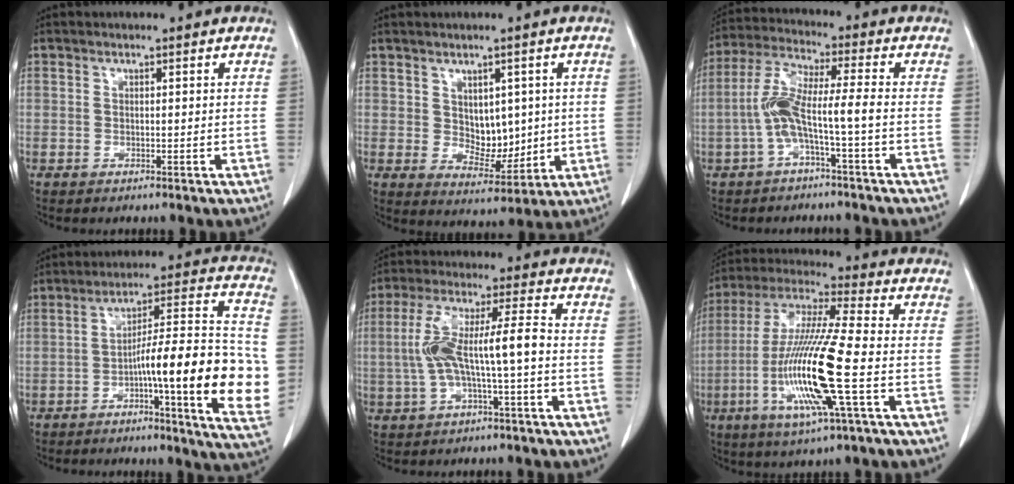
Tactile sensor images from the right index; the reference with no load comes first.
{"total": 6.5, "force": [1.1, 4.1, 5.0], "torque": [-0.069, -0.001, 0.038]}
{"total": 7.5, "force": [-2.1, -0.1, 7.2], "torque": [-0.152, 0.023, -0.042]}
{"total": 19.3, "force": [-3.9, 1.2, 18.8], "torque": [-0.243, 0.011, -0.055]}
{"total": 9.8, "force": [-1.0, 0.9, 9.6], "torque": [-0.191, 0.033, -0.019]}
{"total": 16.8, "force": [-4.2, 0.3, 16.2], "torque": [-0.336, -0.014, -0.084]}